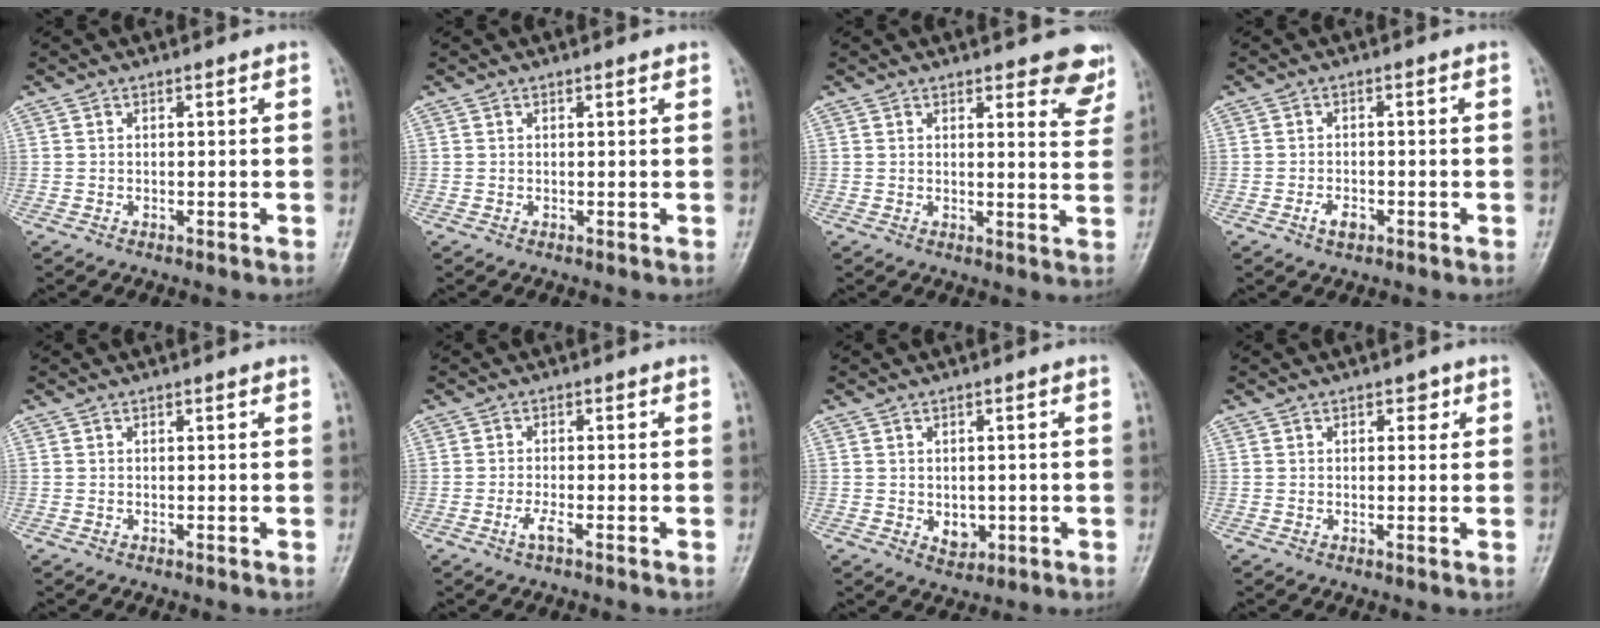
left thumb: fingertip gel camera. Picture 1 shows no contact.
{"total": 0.8, "force": [0.6, 0.2, 0.5], "torque": [-0.007, -0.001, 0.007]}
{"total": 7.2, "force": [5.5, 2.4, 4.0], "torque": [-0.014, -0.034, 0.052]}
{"total": 2.5, "force": [-1.2, 1.4, 1.7], "torque": [-0.029, 0.005, -0.020]}
{"total": 0.5, "force": [0.4, 0.1, 0.4], "torque": [-0.006, -0.001, 0.003]}
{"total": 2.1, "force": [-1.0, 0.3, 1.8], "torque": [-0.041, -0.001, -0.024]}
{"total": 3.4, "force": [-0.4, 2.5, 2.2], "torque": [-0.019, -0.003, 0.004]}
{"total": 2.0, "force": [1.0, 1.3, 1.2], "torque": [0.001, -0.002, 0.010]}